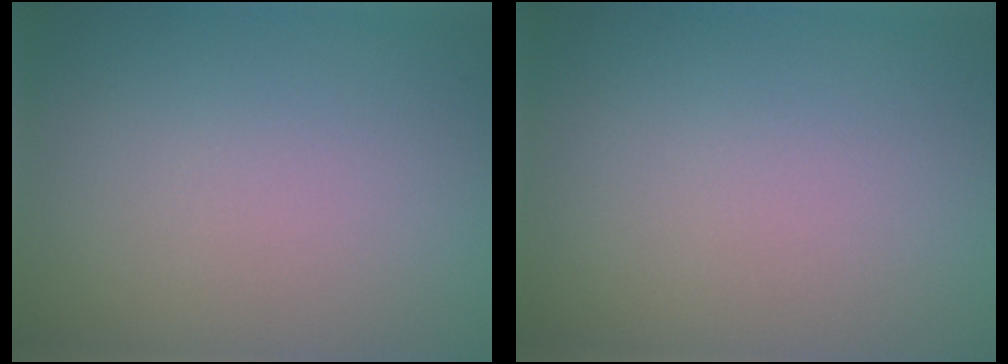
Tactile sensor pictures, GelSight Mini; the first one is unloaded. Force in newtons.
{"total": 0.0}